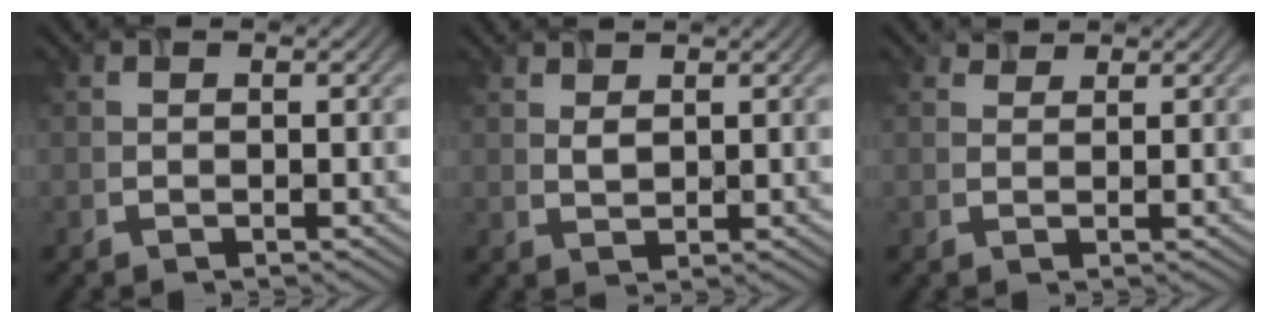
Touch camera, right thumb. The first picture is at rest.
{"total": 1.8, "force": [1.4, 0.7, 0.9], "torque": [-0.020, 0.006, 0.035]}
{"total": 1.3, "force": [1.1, 0.5, 0.2], "torque": [-0.002, 0.005, 0.030]}